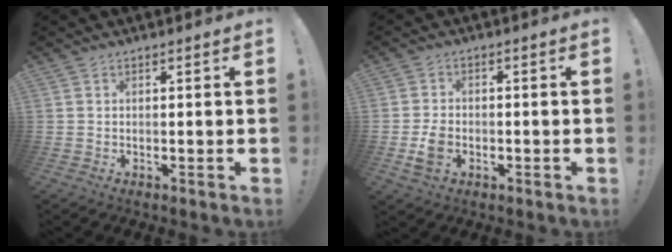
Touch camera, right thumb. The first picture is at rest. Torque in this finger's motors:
{"motor_torque": [0.57, 0.92, 0.40, -0.50, 0.27]}